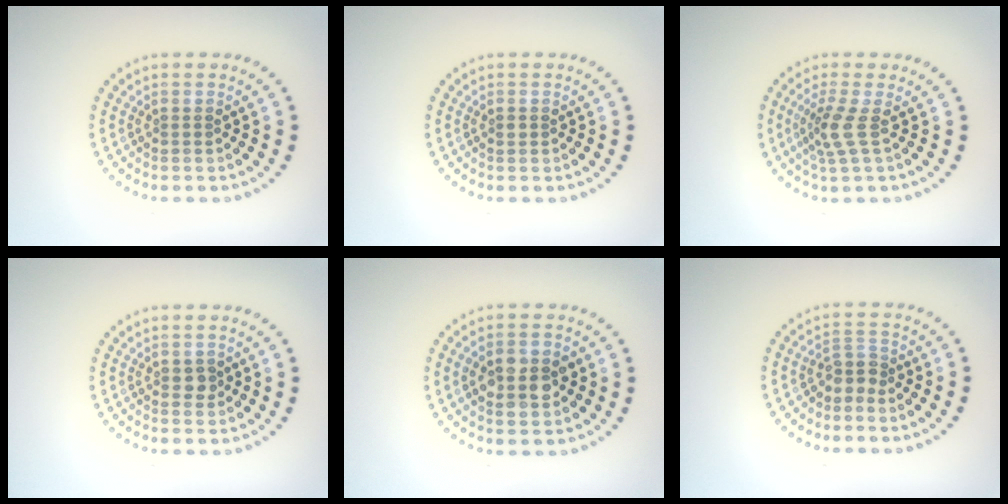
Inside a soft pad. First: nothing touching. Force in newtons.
{"total": 0.6, "press": 0.6, "slide": 0.0}
{"total": 2.5, "press": 1.9, "slide": 1.7}
{"total": 1.3, "press": 1.3, "slide": 0.1}
{"total": 4.5, "press": 4.5, "slide": 0.1}
{"total": 2.1, "press": 1.7, "slide": 1.3}